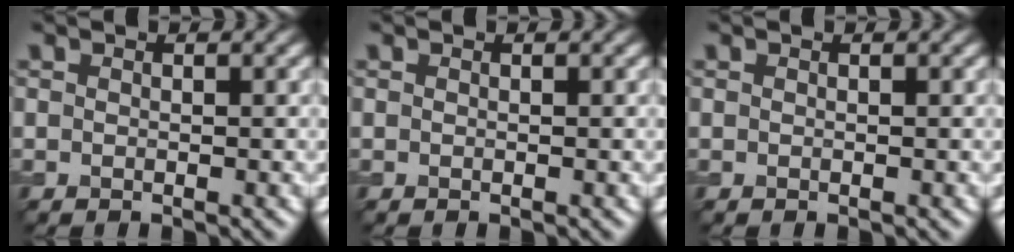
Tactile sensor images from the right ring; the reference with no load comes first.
{"total": 0.0}
{"total": 0.0}